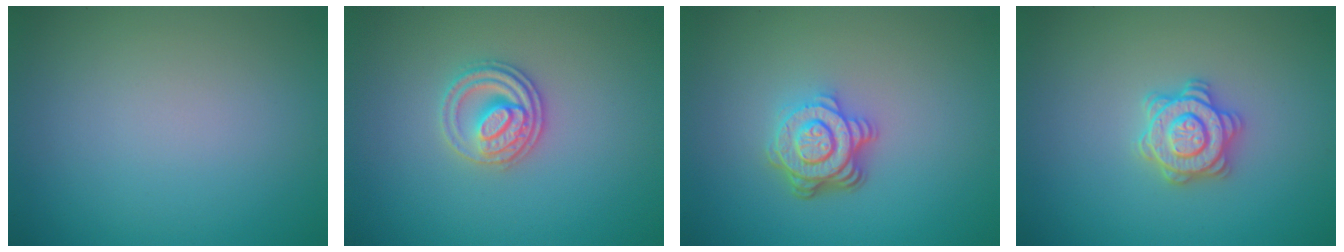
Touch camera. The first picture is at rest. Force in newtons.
{"total": 2.8, "press": 2.6, "slide": 1.0}
{"total": 4.7, "press": 3.5, "slide": 3.2}
{"total": 3.3, "press": 3.2, "slide": 0.9}